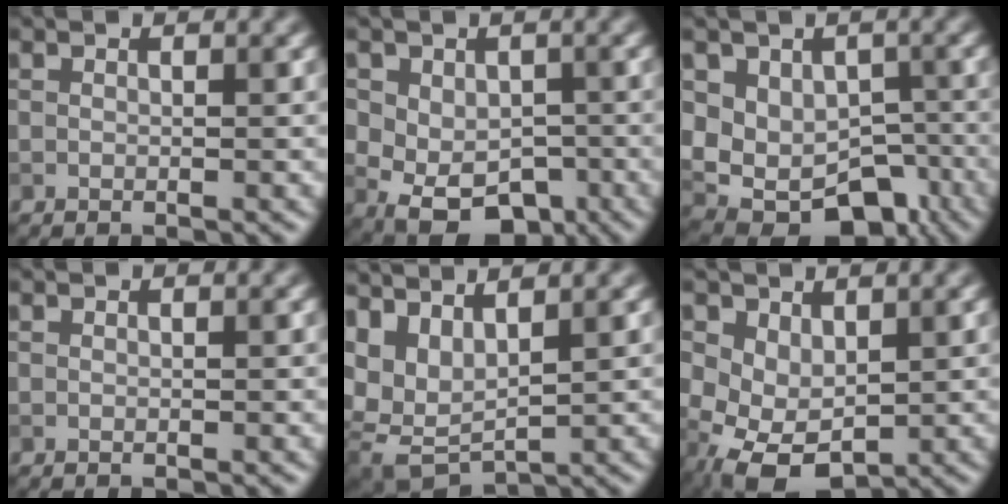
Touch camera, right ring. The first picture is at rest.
{"total": 6.6, "force": [-1.2, 5.0, 4.1], "torque": [-0.062, -0.014, -0.015]}
{"total": 7.6, "force": [-0.9, 5.9, 4.6], "torque": [-0.053, -0.011, -0.003]}
{"total": 0.0}
{"total": 6.7, "force": [1.5, 4.2, 5.1], "torque": [-0.124, -0.011, 0.045]}
{"total": 5.6, "force": [-0.3, 3.8, 4.1], "torque": [-0.097, -0.010, -0.005]}